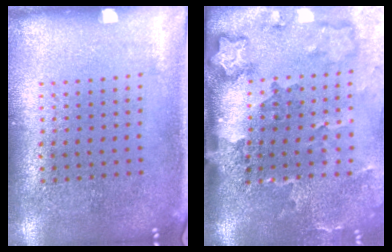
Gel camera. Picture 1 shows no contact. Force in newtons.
{"total": 3.5, "press": 2.3, "slide": 2.6}